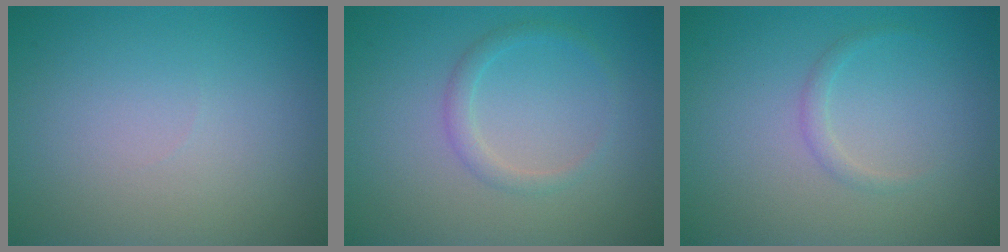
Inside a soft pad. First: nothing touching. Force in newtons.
{"total": 1.5, "press": 1.5, "slide": 0.1}
{"total": 0.9, "press": 0.9, "slide": 0.1}